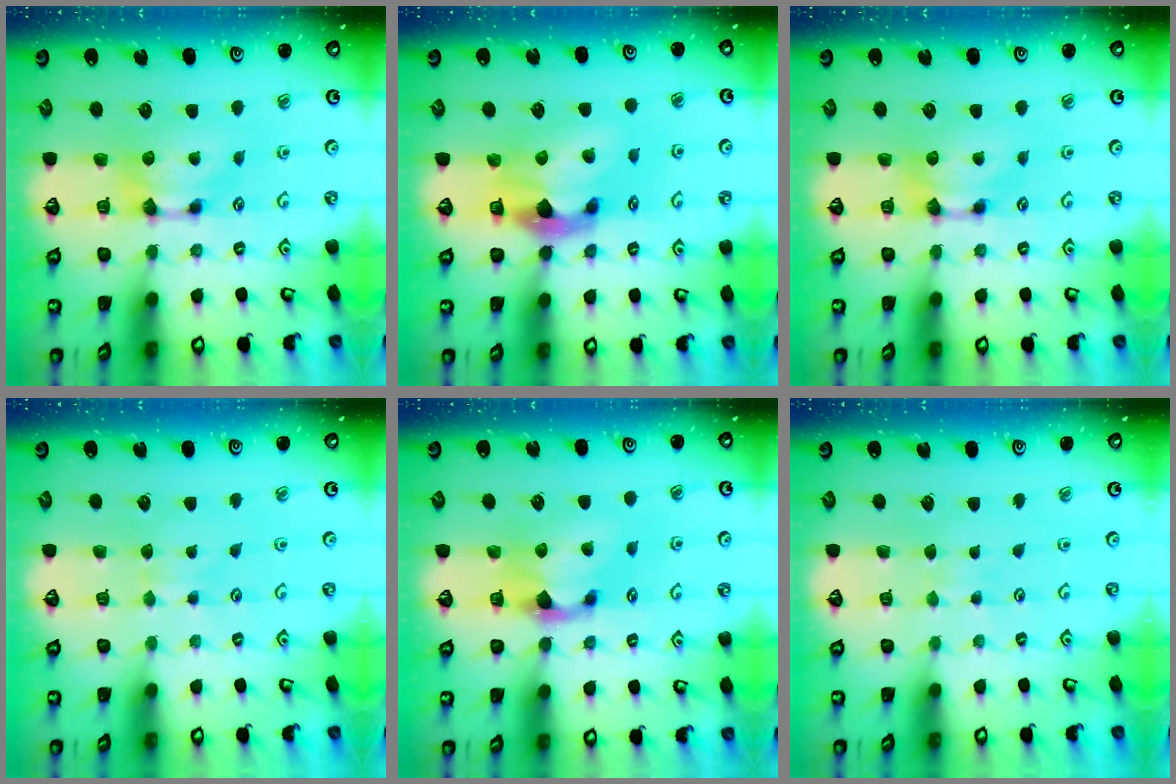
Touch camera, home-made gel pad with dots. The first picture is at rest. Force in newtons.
{"total": 5.5, "press": 5.1, "slide": 2.1}
{"total": 0.0}
{"total": 3.1, "press": 3.1, "slide": 0.3}
{"total": 1.1, "press": 0.3, "slide": 1.1}
{"total": 3.6, "press": 3.6, "slide": 0.3}